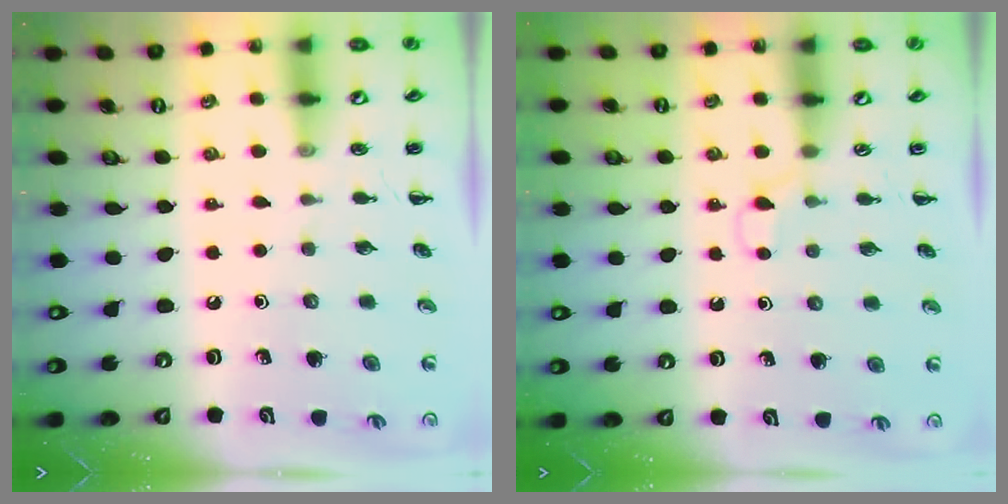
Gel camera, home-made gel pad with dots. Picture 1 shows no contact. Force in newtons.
{"total": 3.1, "press": 2.9, "slide": 1.1}